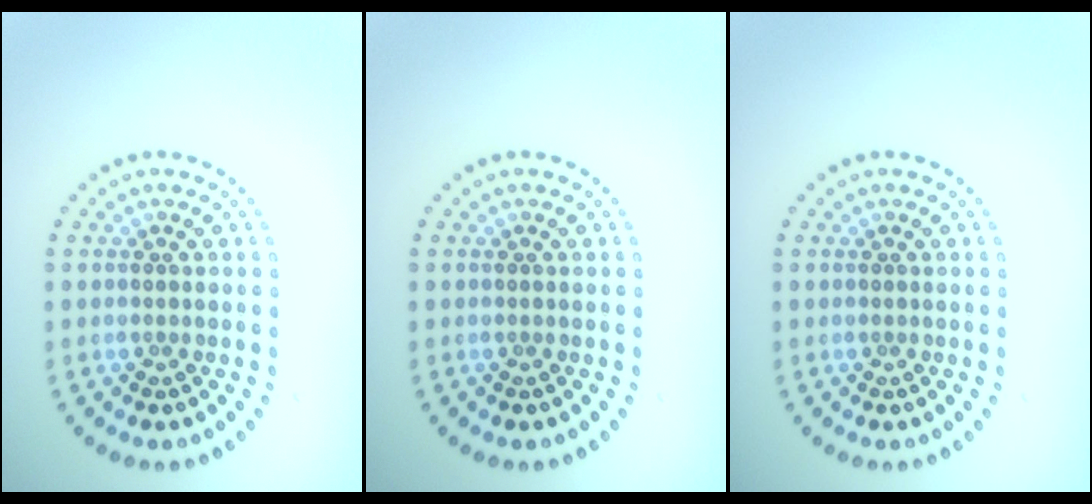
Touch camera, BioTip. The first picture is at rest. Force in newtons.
{"total": 0.0}
{"total": 0.0}